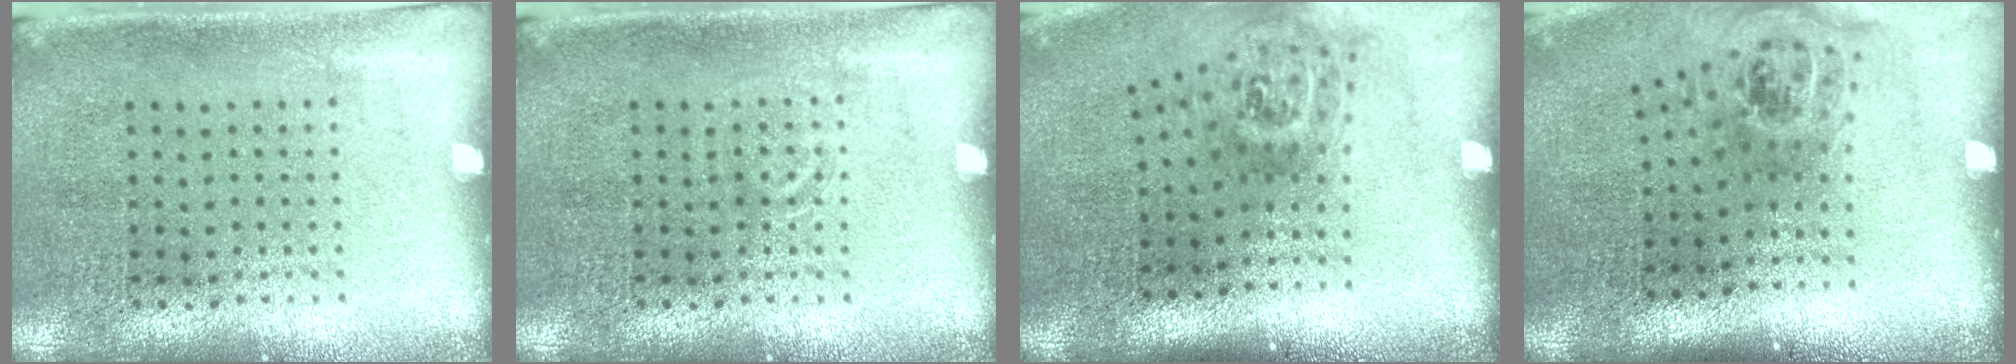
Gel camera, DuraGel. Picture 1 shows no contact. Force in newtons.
{"total": 0.8, "press": 0.7, "slide": 0.2}
{"total": 1.9, "press": 1.2, "slide": 1.4}
{"total": 1.6, "press": 1.2, "slide": 1.1}